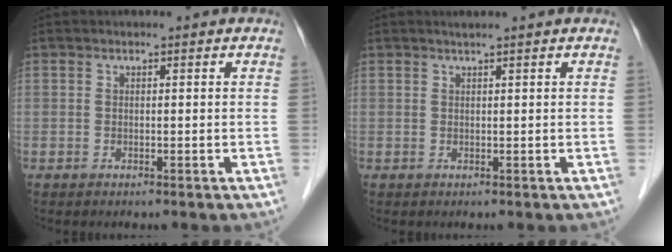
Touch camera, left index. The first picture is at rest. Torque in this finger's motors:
{"motor_torque": [-0.58, -0.55, -0.46, 0.00]}